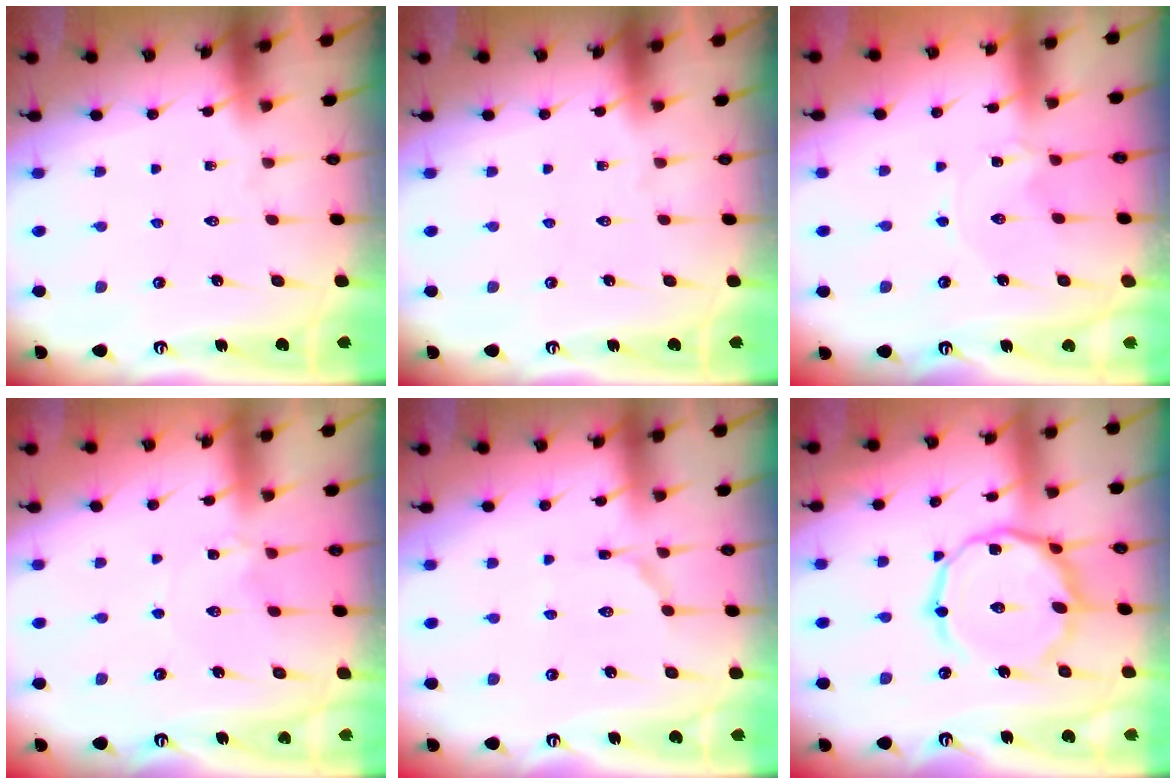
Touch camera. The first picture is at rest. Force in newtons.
{"total": 0.0}
{"total": 1.1, "press": 1.0, "slide": 0.2}
{"total": 1.0, "press": 1.0, "slide": 0.2}
{"total": 3.5, "press": 3.5, "slide": 0.4}
{"total": 15.9, "press": 15.8, "slide": 1.1}